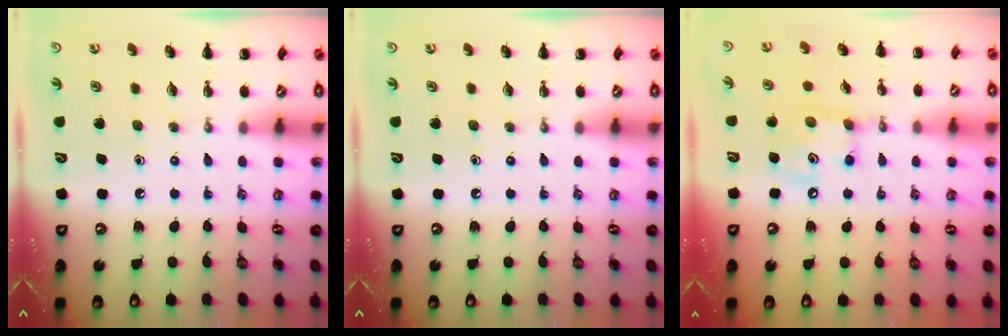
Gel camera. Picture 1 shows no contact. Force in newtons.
{"total": 0.0}
{"total": 8.1, "press": 8.0, "slide": 1.2}